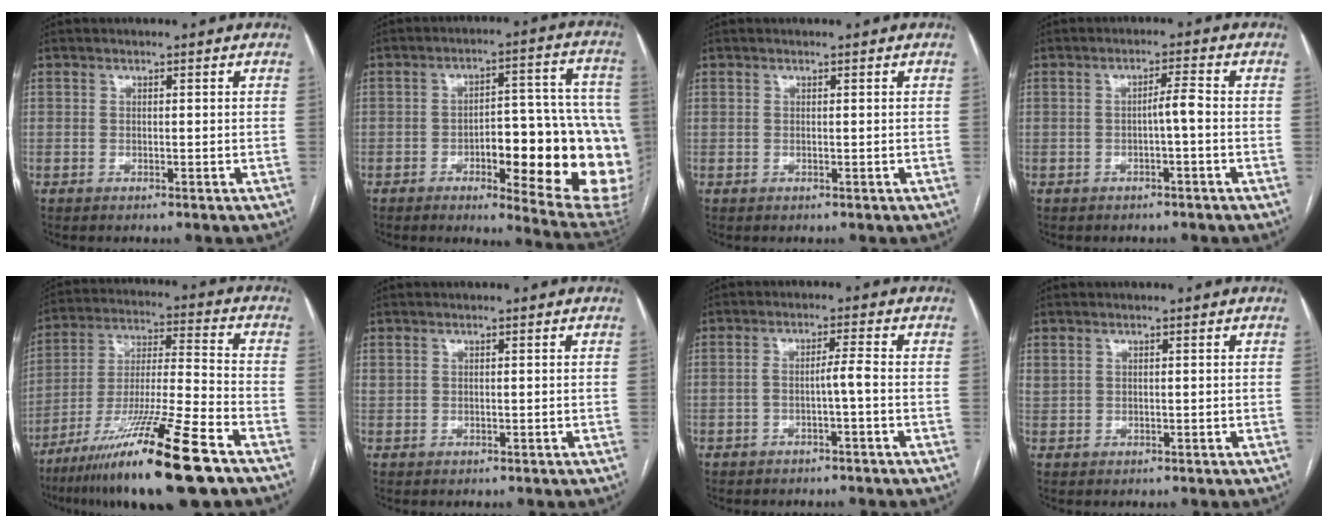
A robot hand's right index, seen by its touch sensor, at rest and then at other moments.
{"total": 21.1, "force": [-4.9, 5.6, 19.7], "torque": [-0.171, 0.028, -0.044]}
{"total": 0.0}
{"total": 2.6, "force": [-0.6, 0.0, 2.5], "torque": [-0.038, 0.004, -0.012]}
{"total": 20.3, "force": [-13.1, 0.2, 15.4], "torque": [-0.259, -0.038, -0.229]}
{"total": 0.6, "force": [0.4, 0.4, 0.1], "torque": [0.002, 0.012, 0.009]}
{"total": 2.6, "force": [-1.0, -0.3, 2.4], "torque": [-0.041, 0.009, -0.018]}
{"total": 1.0, "force": [0.8, 0.6, 0.3], "torque": [-0.008, 0.013, 0.021]}